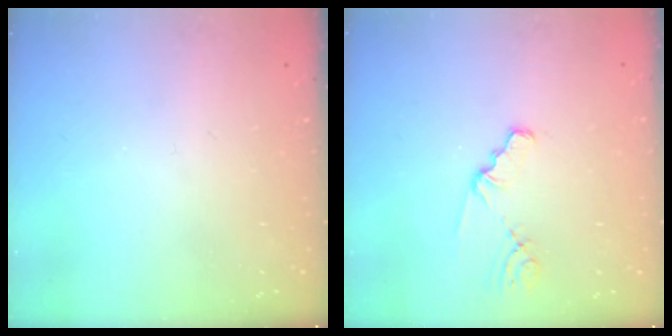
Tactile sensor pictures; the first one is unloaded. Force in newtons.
{"total": 1.8, "press": 1.8, "slide": 0.2}